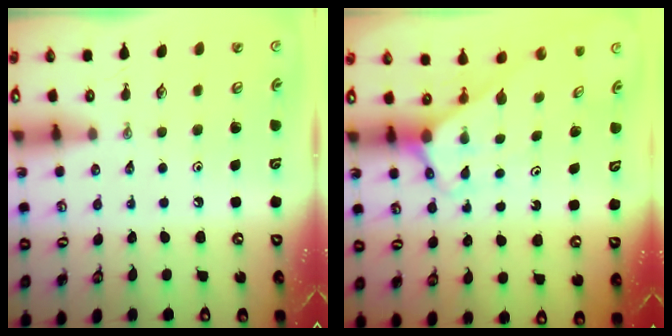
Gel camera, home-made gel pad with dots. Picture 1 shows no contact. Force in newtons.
{"total": 2.6, "press": 2.6, "slide": 0.1}